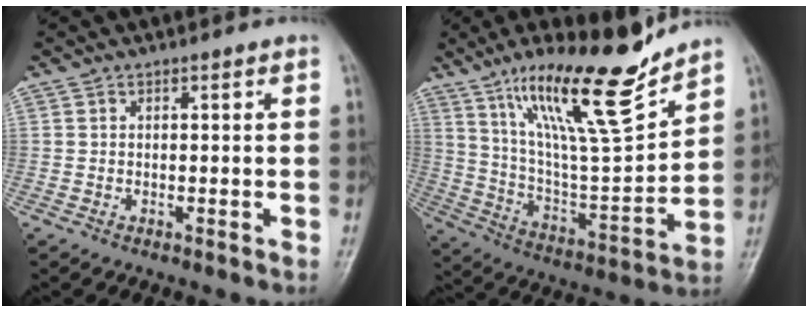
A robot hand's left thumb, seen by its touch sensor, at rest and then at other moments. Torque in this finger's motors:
{"motor_torque": [0.31, 0.22, 1.52, -1.25, 0.31]}